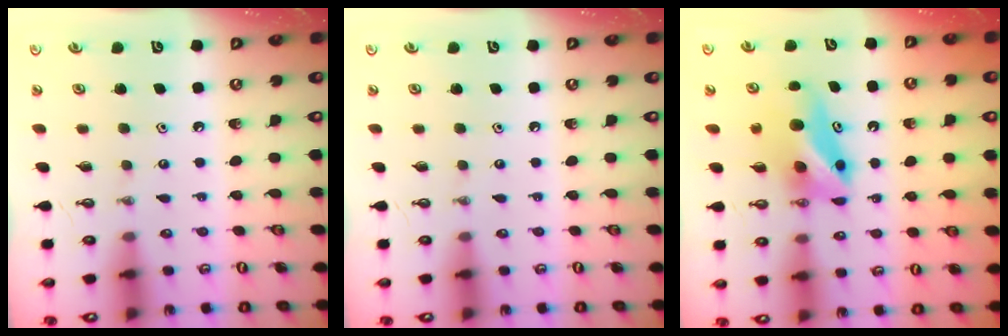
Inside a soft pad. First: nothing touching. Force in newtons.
{"total": 0.0}
{"total": 8.0, "press": 7.2, "slide": 3.4}